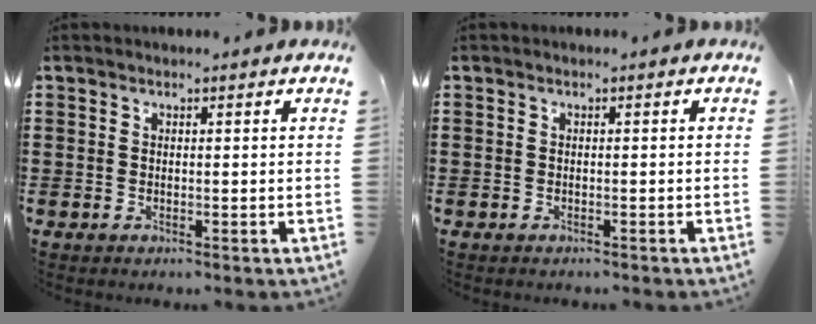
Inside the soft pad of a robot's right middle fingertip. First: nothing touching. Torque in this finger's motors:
{"motor_torque": [0.00, 0.00, 0.00, 0.01]}